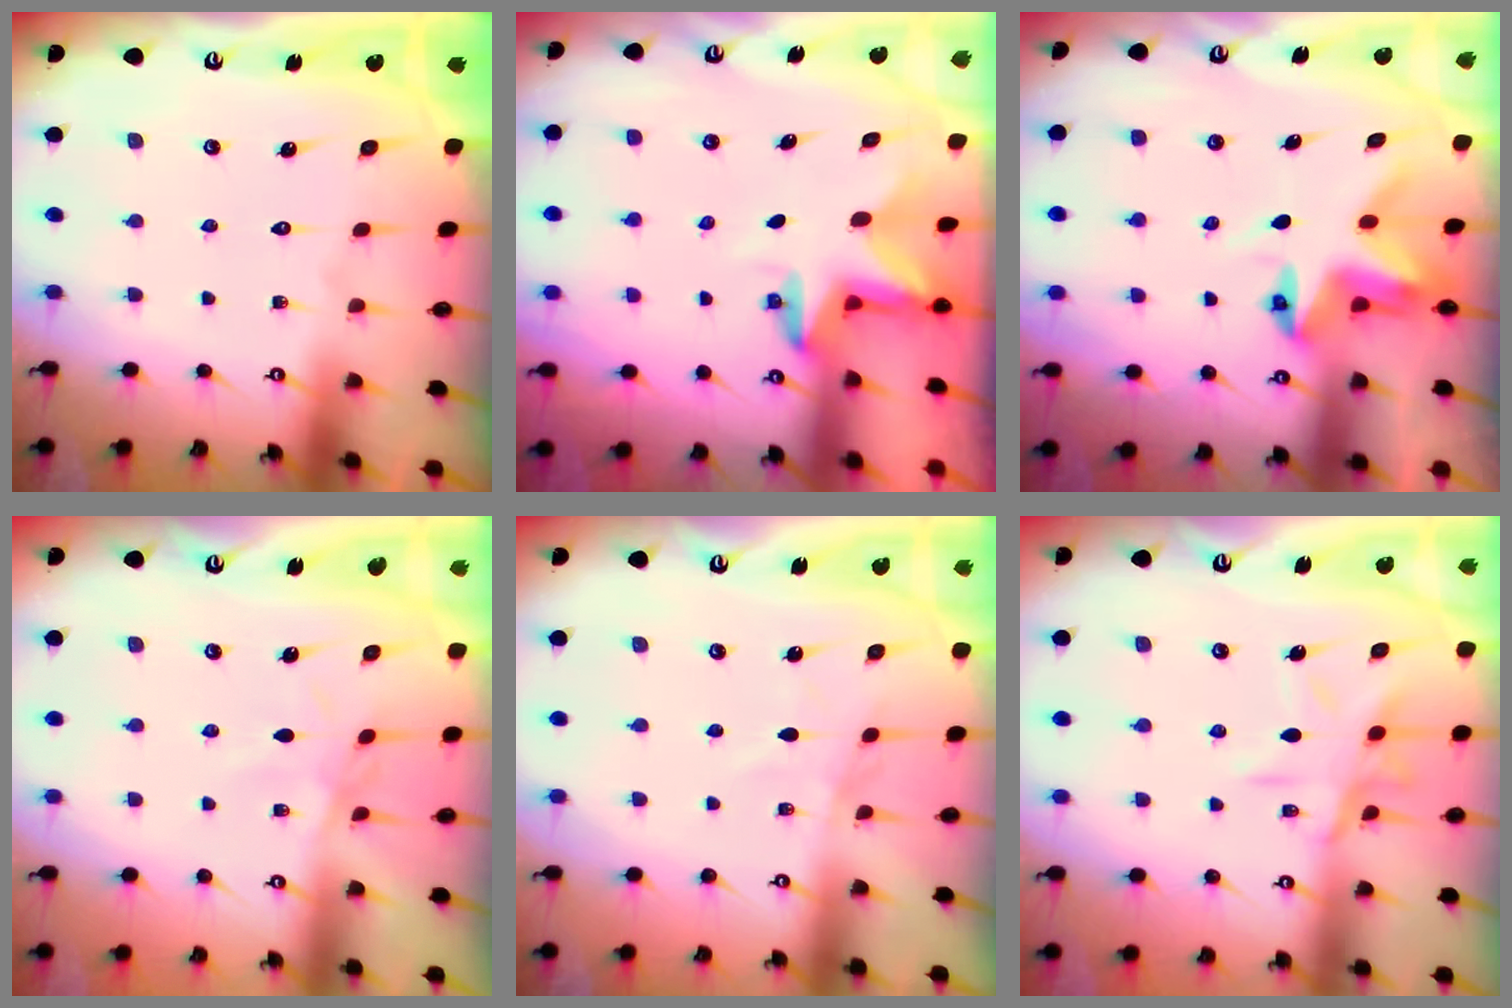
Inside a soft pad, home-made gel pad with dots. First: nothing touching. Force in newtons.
{"total": 2.9, "press": 2.9, "slide": 0.2}
{"total": 4.8, "press": 4.8, "slide": 0.5}
{"total": 2.6, "press": 2.6, "slide": 0.1}
{"total": 3.7, "press": 3.7, "slide": 0.4}
{"total": 11.5, "press": 11.4, "slide": 0.9}